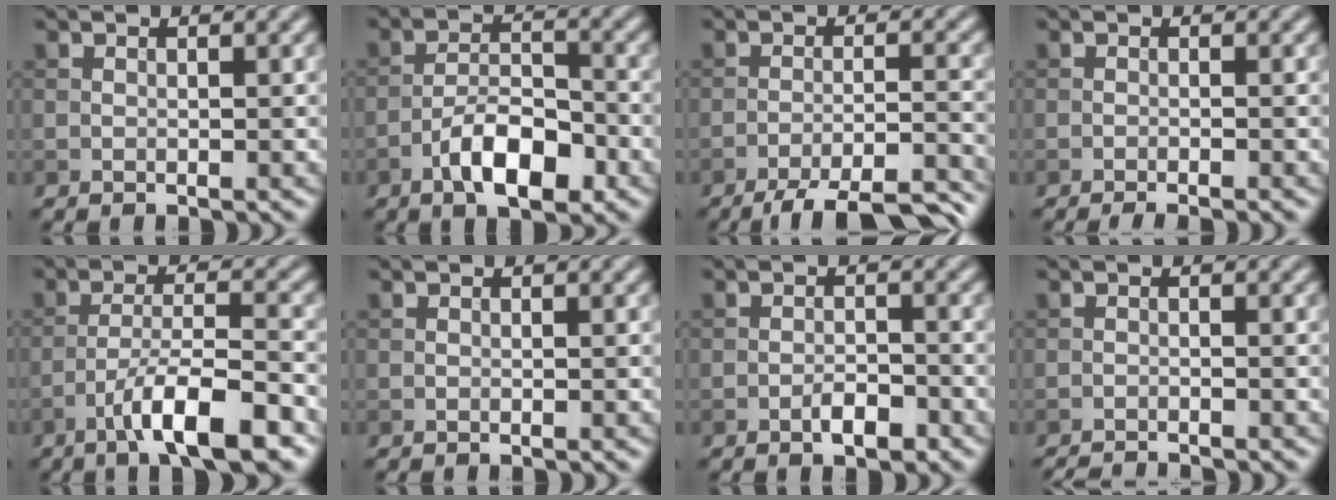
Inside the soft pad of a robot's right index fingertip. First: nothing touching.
{"total": 5.8, "force": [-3.1, 2.3, 4.4], "torque": [-0.071, 0.008, -0.055]}
{"total": 9.2, "force": [-7.7, 1.7, 4.6], "torque": [-0.068, -0.009, -0.110]}
{"total": 2.1, "force": [-1.3, 0.4, 1.6], "torque": [-0.020, 0.002, -0.025]}
{"total": 8.0, "force": [-4.8, 1.7, 6.2], "torque": [-0.101, 0.008, -0.082]}
{"total": 0.0}
{"total": 2.2, "force": [-1.3, 0.8, 1.6], "torque": [-0.023, 0.005, -0.023]}
{"total": 2.6, "force": [-2.5, 0.3, 0.8], "torque": [-0.015, -0.007, -0.043]}